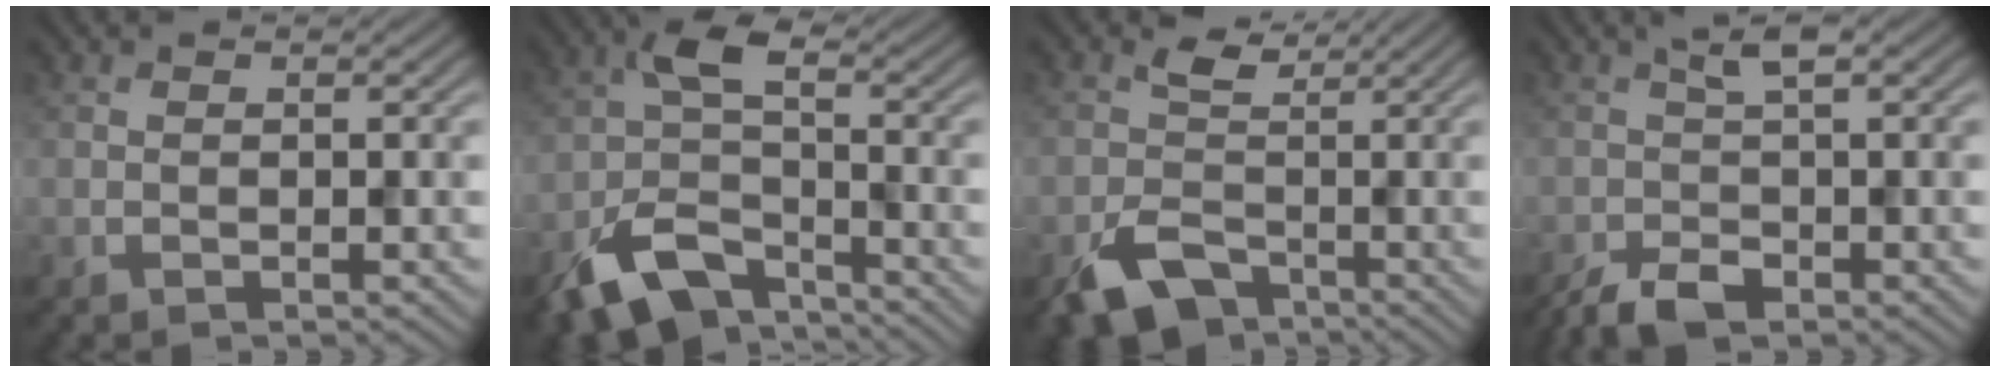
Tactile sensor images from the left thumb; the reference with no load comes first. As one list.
[{"total": 9.6, "force": [-5.9, 4.5, 6.1], "torque": [-0.119, -0.009, -0.122]}, {"total": 6.5, "force": [-2.1, 4.7, 4.0], "torque": [-0.084, -0.010, -0.044]}, {"total": 3.9, "force": [-1.6, 1.3, 3.3], "torque": [-0.073, 0.000, -0.034]}]